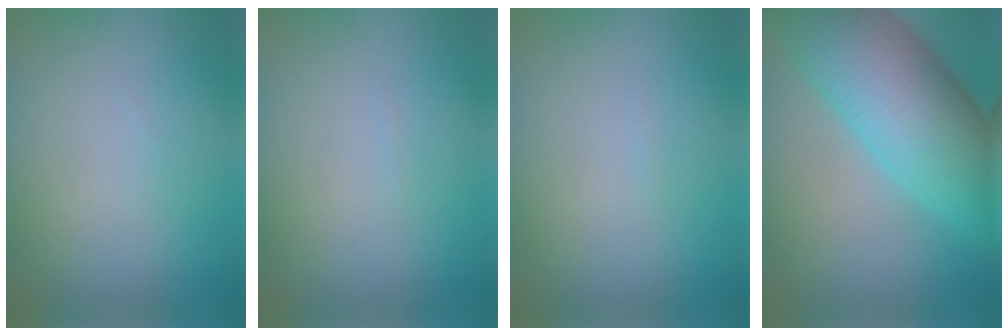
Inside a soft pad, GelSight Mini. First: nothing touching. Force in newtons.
{"total": 0.0}
{"total": 0.0}
{"total": 12.8, "press": 12.8, "slide": 0.5}